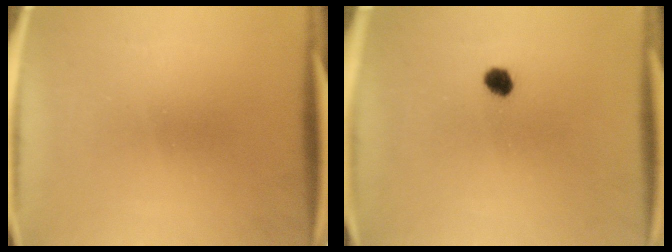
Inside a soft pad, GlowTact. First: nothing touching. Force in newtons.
{"total": 2.5}